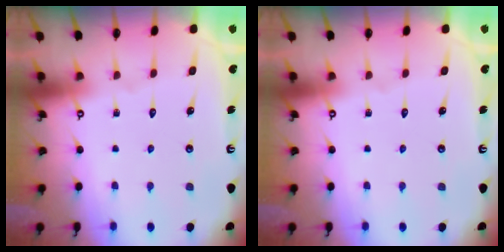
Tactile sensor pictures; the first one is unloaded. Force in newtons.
{"total": 0.0}